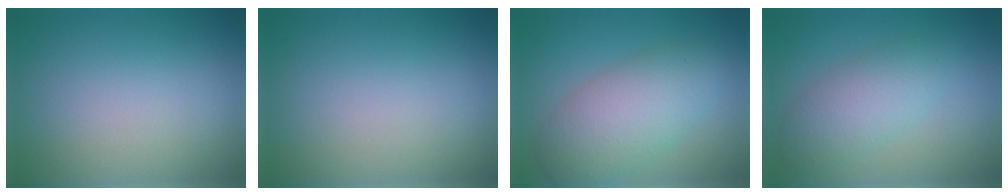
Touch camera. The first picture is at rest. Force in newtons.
{"total": 0.0}
{"total": 6.0, "press": 6.0, "slide": 0.0}
{"total": 3.9, "press": 3.9, "slide": 0.1}